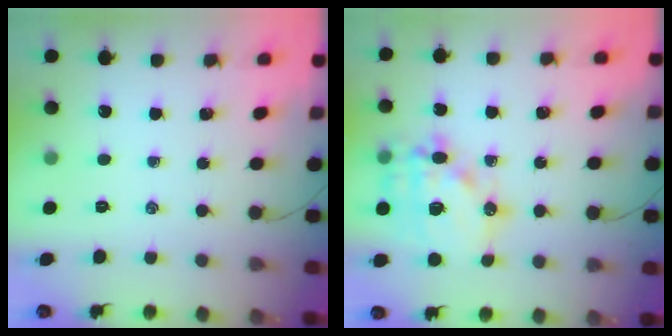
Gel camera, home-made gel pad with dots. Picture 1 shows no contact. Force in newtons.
{"total": 17.4, "press": 17.1, "slide": 3.2}